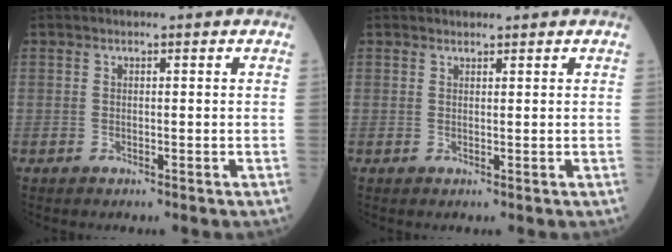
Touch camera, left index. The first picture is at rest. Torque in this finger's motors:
{"motor_torque": [0.10, -0.25, -0.29, -0.02]}